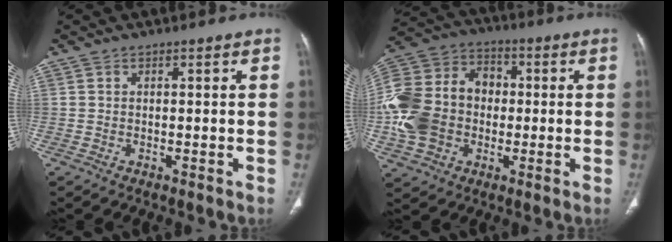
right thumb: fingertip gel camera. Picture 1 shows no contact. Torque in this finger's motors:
{"motor_torque": [2.19, 2.13, 1.41, -0.76, 0.22]}